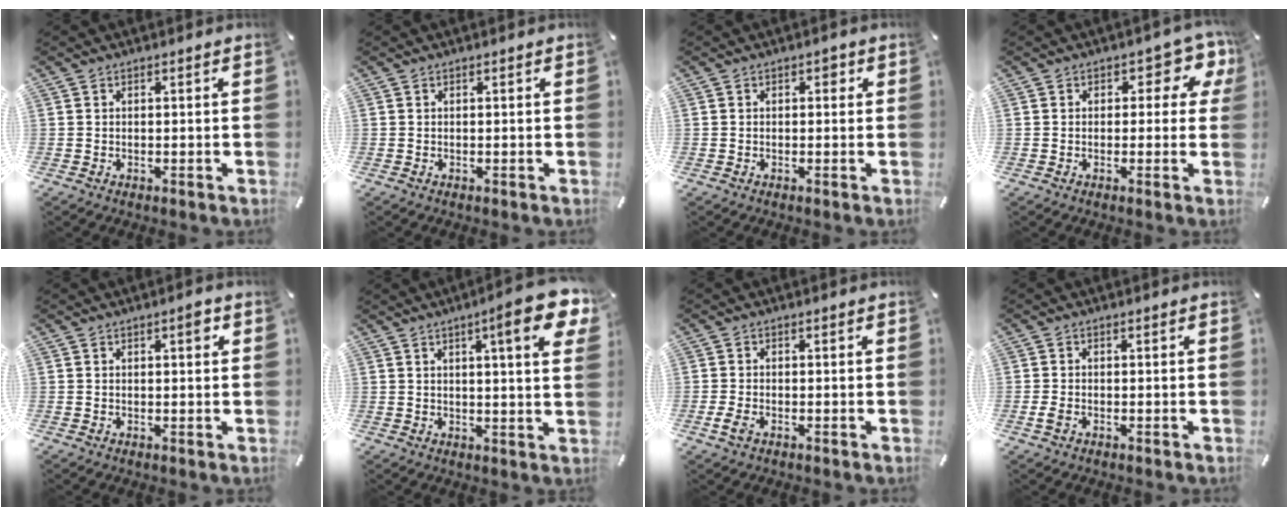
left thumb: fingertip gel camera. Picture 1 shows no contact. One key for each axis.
{"total": 0.0}
{"total": 2.0, "fx": 0.3, "fy": 1.5, "fz": 1.3, "tx": -0.011, "ty": 0.003, "tz": -0.001}
{"total": 6.6, "fx": 2.5, "fy": 4.0, "fz": 4.7, "tx": -0.049, "ty": -0.011, "tz": 0.035}
{"total": 2.3, "fx": 0.9, "fy": 0.8, "fz": 1.9, "tx": -0.024, "ty": 0.001, "tz": 0.009}
{"total": 12.3, "fx": 5.7, "fy": 2.1, "fz": 10.7, "tx": -0.151, "ty": -0.026, "tz": 0.084}
{"total": 2.1, "fx": -1.1, "fy": 1.0, "fz": 1.5, "tx": -0.037, "ty": -0.002, "tz": -0.022}
{"total": 1.7, "fx": -0.7, "fy": 1.0, "fz": 1.2, "tx": -0.027, "ty": 0.000, "tz": -0.014}